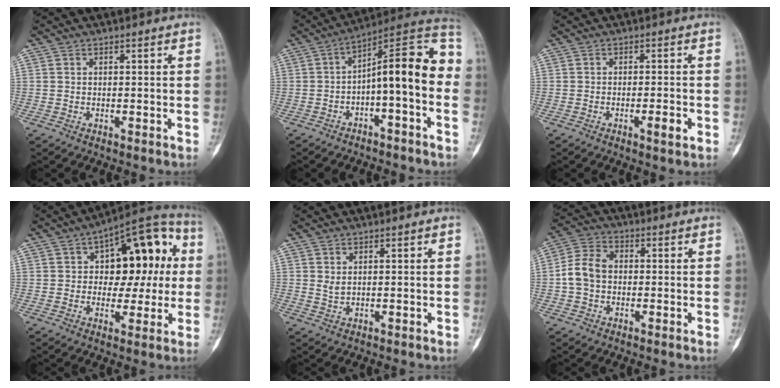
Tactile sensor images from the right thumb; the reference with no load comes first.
{"total": 14.7, "force": [-2.9, 4.9, 13.6], "torque": [-0.183, 0.075, -0.048]}
{"total": 3.0, "force": [-1.3, 0.7, 2.7], "torque": [-0.036, 0.002, -0.020]}
{"total": 18.2, "force": [3.6, 10.3, 14.6], "torque": [-0.133, 0.028, 0.044]}
{"total": 1.6, "force": [0.6, 0.9, 1.2], "torque": [-0.013, -0.006, 0.015]}
{"total": 7.3, "force": [-0.4, 5.6, 4.7], "torque": [-0.082, 0.024, -0.018]}